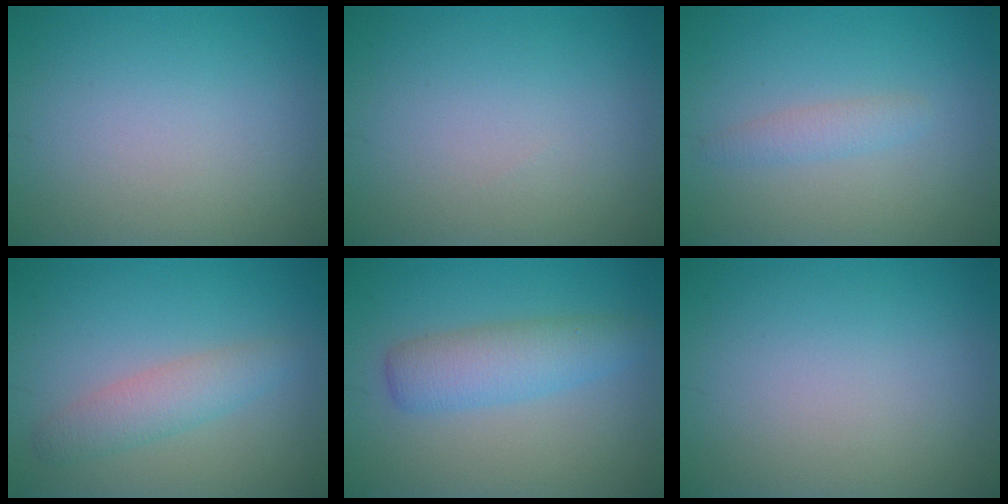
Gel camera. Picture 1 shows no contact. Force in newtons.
{"total": 0.0}
{"total": 1.4, "press": 1.4, "slide": 0.1}
{"total": 2.8, "press": 2.8, "slide": 0.0}
{"total": 3.9, "press": 3.9, "slide": 0.1}
{"total": 0.0}